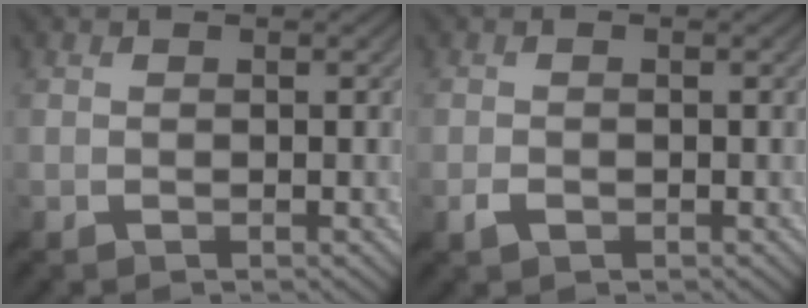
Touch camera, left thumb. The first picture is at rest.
{"total": 1.1, "force": [-0.7, 0.6, 0.5], "torque": [-0.010, -0.002, -0.014]}